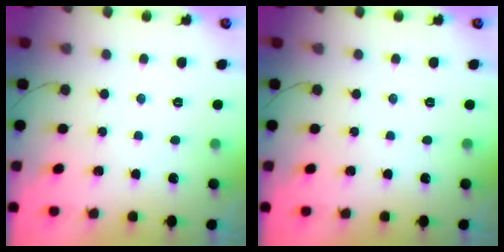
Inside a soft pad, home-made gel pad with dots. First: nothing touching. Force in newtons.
{"total": 0.0}